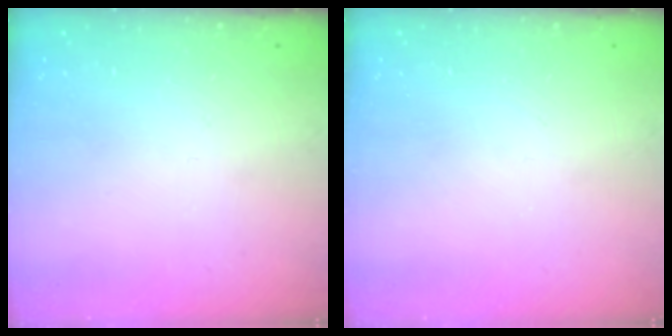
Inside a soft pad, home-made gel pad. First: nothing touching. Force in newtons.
{"total": 0.0}